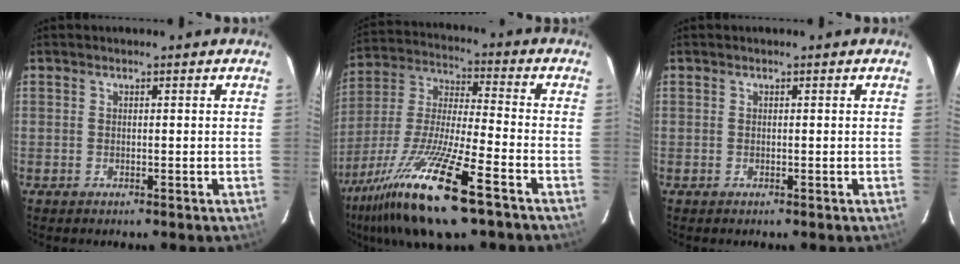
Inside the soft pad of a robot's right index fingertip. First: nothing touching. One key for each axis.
{"total": 21.2, "fx": -13.1, "fy": 3.1, "fz": 16.3, "tx": -0.330, "ty": -0.043, "tz": -0.246}
{"total": 0.0}